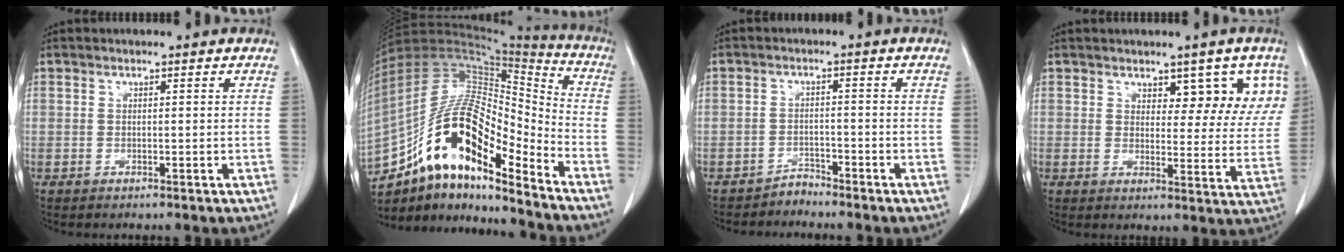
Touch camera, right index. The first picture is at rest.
{"total": 19.0, "force": [-11.8, 5.4, 13.9], "torque": [-0.259, 0.035, -0.204]}
{"total": 2.1, "force": [-2.0, 0.4, -0.5], "torque": [0.017, -0.003, -0.034]}
{"total": 7.9, "force": [4.7, 3.9, 5.1], "torque": [-0.038, 0.000, 0.056]}